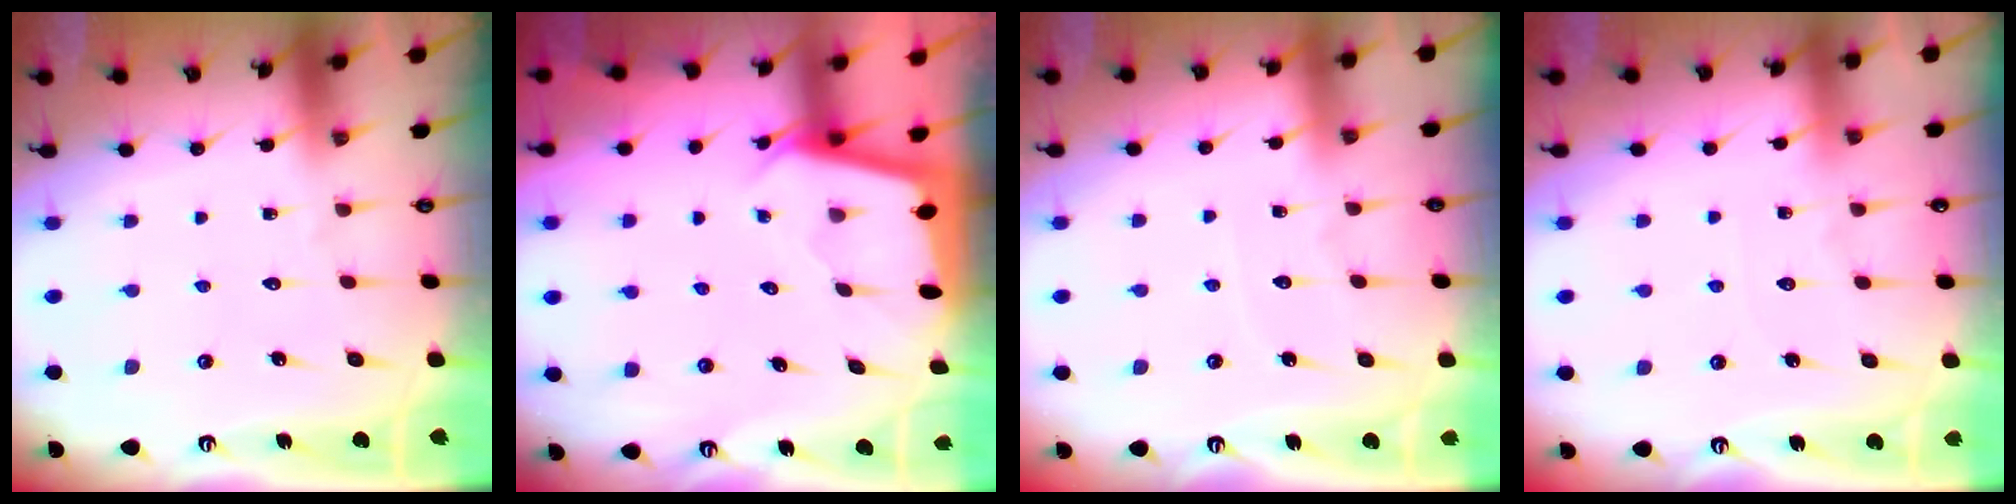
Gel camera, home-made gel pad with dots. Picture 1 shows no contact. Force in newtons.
{"total": 2.0, "press": 2.0, "slide": 0.2}
{"total": 2.6, "press": 2.6, "slide": 0.4}
{"total": 4.6, "press": 4.6, "slide": 0.5}